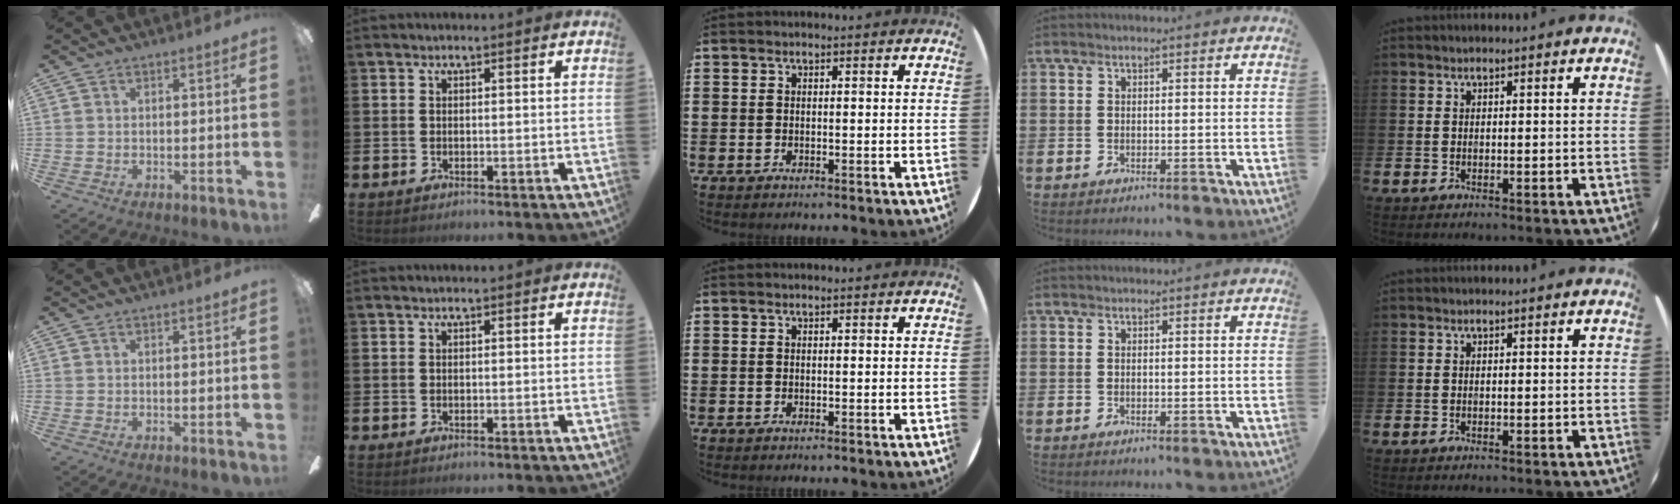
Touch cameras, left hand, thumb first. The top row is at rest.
{}